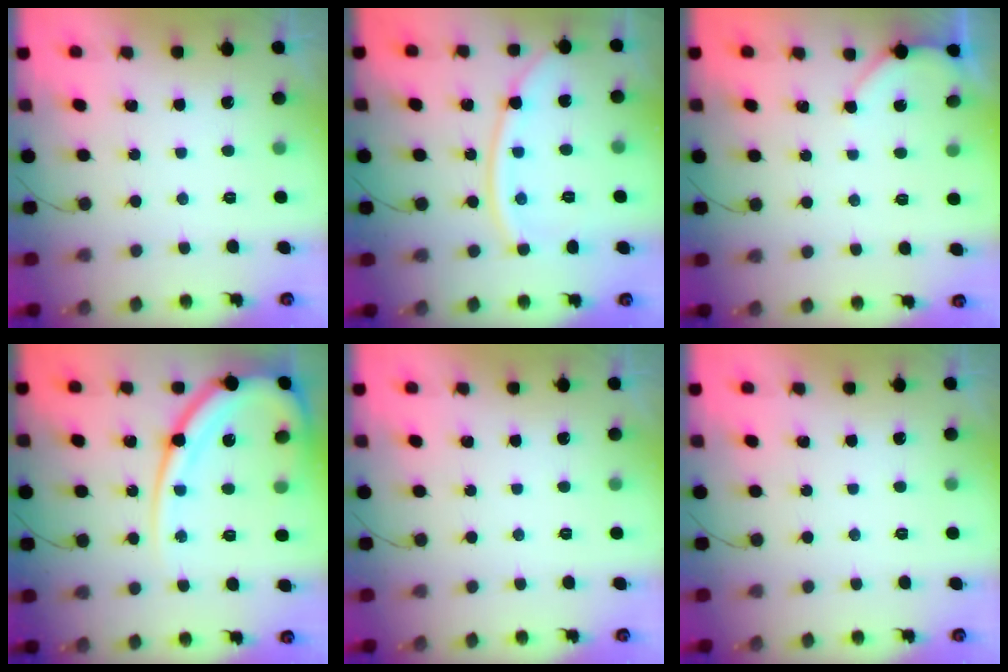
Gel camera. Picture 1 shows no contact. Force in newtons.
{"total": 11.1, "press": 11.1, "slide": 0.4}
{"total": 3.1, "press": 3.1, "slide": 0.2}
{"total": 16.9, "press": 16.8, "slide": 1.8}
{"total": 0.0}
{"total": 0.0}